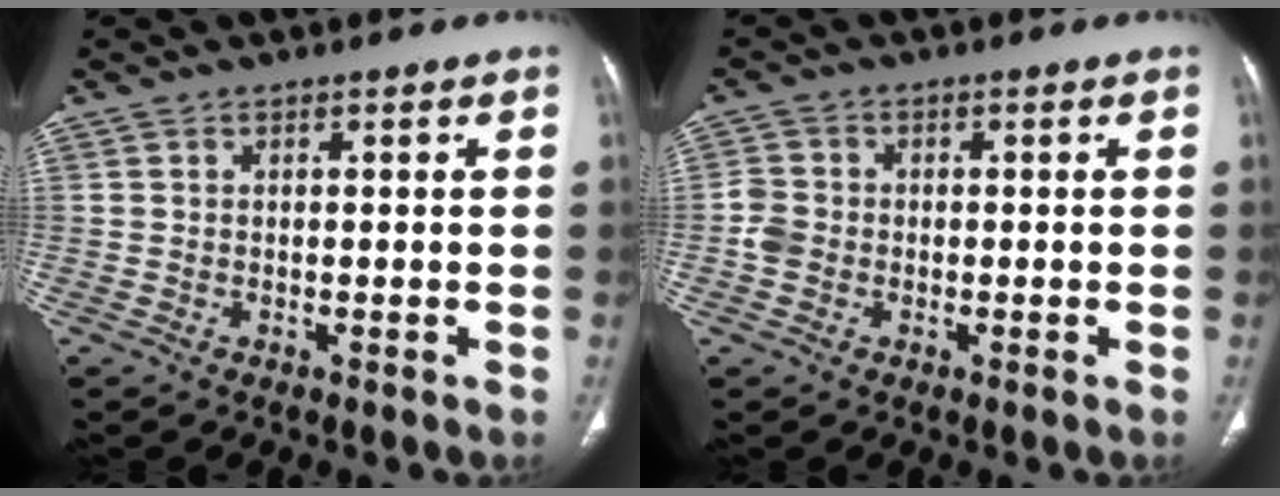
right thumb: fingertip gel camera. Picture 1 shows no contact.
{"total": 3.5, "force": [-0.8, 3.0, 1.6], "torque": [-0.025, 0.008, -0.021]}